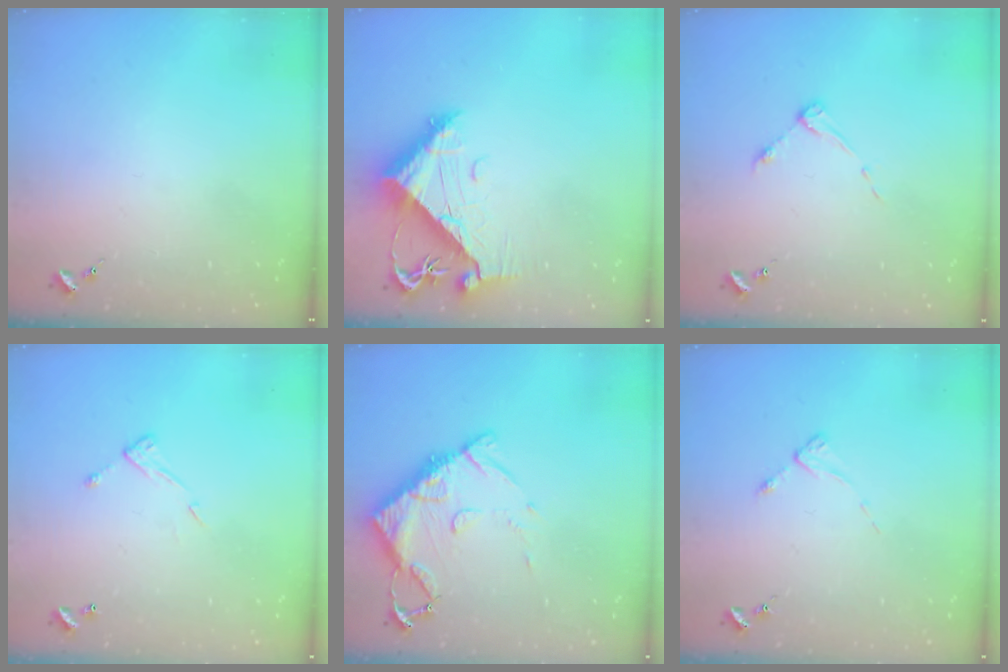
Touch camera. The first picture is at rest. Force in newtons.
{"total": 9.1, "press": 9.1, "slide": 1.1}
{"total": 4.3, "press": 4.3, "slide": 0.6}
{"total": 7.0, "press": 7.0, "slide": 0.4}
{"total": 11.5, "press": 11.5, "slide": 1.1}
{"total": 2.5, "press": 2.5, "slide": 0.3}